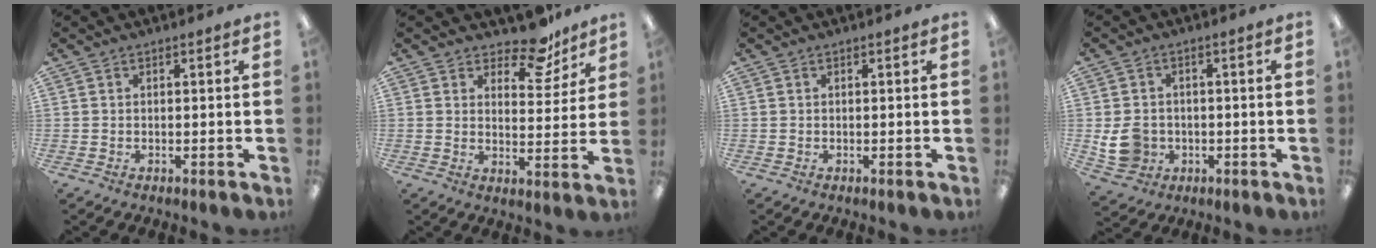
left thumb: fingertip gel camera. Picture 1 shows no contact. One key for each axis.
{"total": 10.0, "fx": 8.0, "fy": 4.3, "fz": 4.1, "tx": -0.055, "ty": -0.052, "tz": 0.142}
{"total": 0.0}
{"total": 7.4, "fx": -1.1, "fy": 6.6, "fz": 3.2, "tx": -0.063, "ty": 0.011, "tz": -0.016}